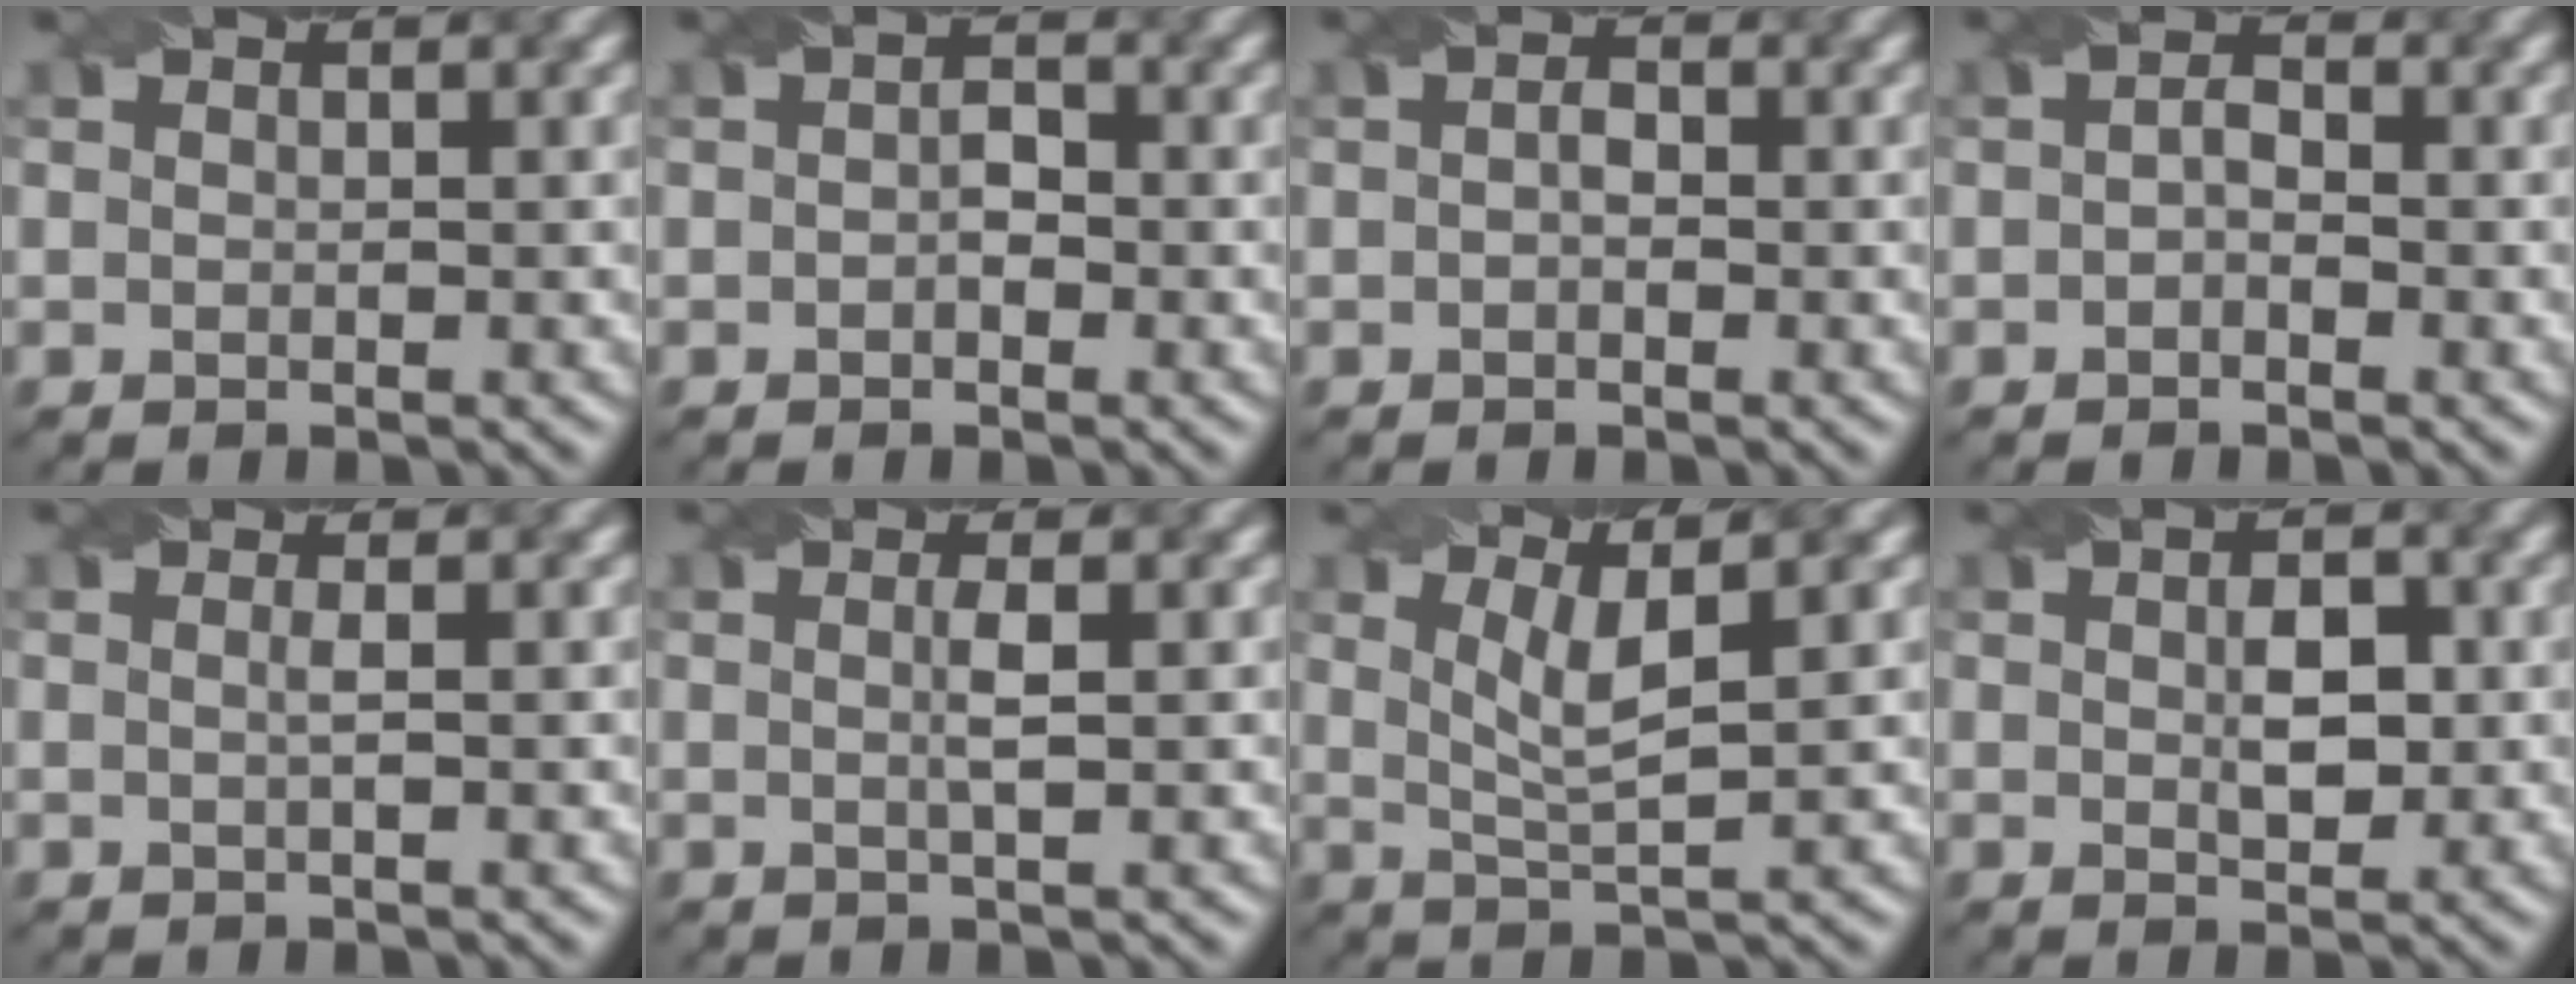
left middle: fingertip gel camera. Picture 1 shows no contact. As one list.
[{"total": 1.5, "force": [-0.3, 1.0, 1.2], "torque": [-0.021, 0.002, -0.008]}, {"total": 1.5, "force": [0.1, 1.0, 1.1], "torque": [-0.014, 0.002, -0.010]}, {"total": 1.4, "force": [-0.4, 0.8, 1.1], "torque": [-0.022, 0.004, -0.010]}, {"total": 1.1, "force": [0.0, 0.3, 1.1], "torque": [-0.016, -0.004, -0.006]}, {"total": 1.7, "force": [0.1, 0.2, 1.7], "torque": [-0.035, 0.003, -0.001]}, {"total": 3.4, "force": [1.3, 0.7, 3.1], "torque": [-0.063, -0.002, 0.027]}, {"total": 2.8, "force": [0.2, 1.5, 2.4], "torque": [-0.044, 0.000, 0.005]}]